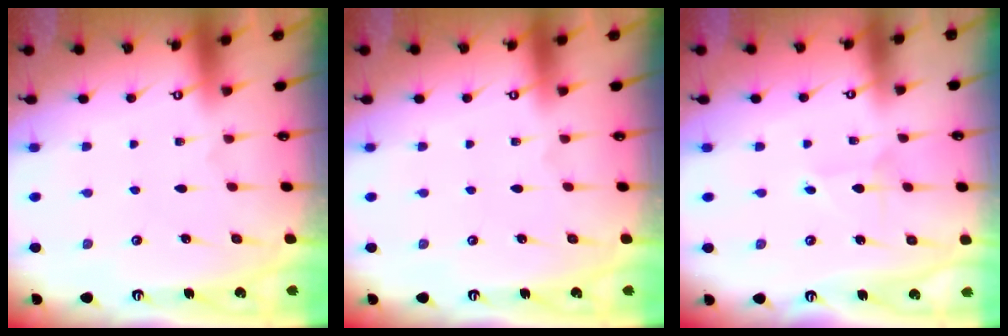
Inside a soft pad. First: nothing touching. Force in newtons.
{"total": 0.0}
{"total": 2.8, "press": 2.7, "slide": 0.3}